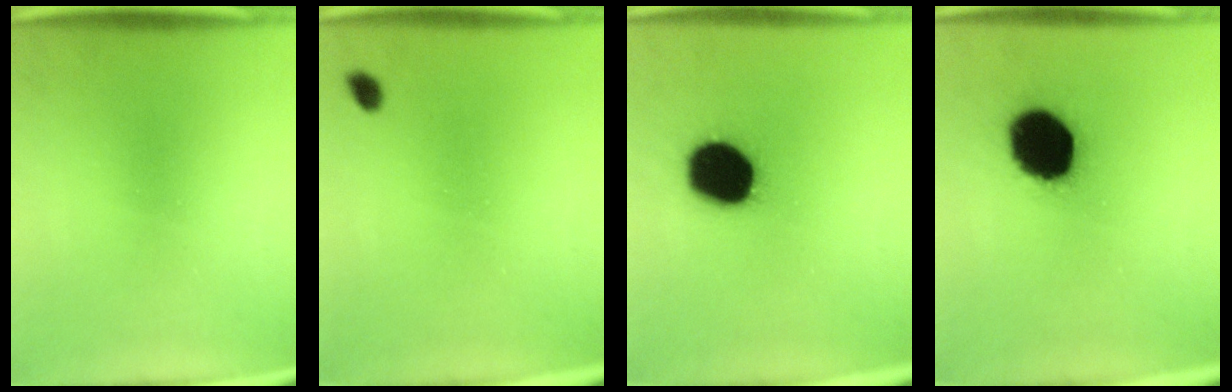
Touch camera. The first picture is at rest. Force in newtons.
{"total": 1.3}
{"total": 18.3}
{"total": 18.9}